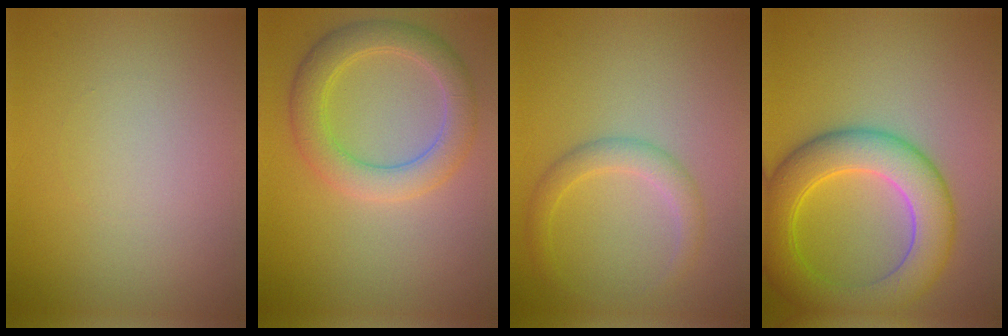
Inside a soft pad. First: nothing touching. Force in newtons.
{"total": 4.6, "press": 4.6, "slide": 0.3}
{"total": 2.2, "press": 2.2, "slide": 0.0}
{"total": 7.8, "press": 7.8, "slide": 0.3}